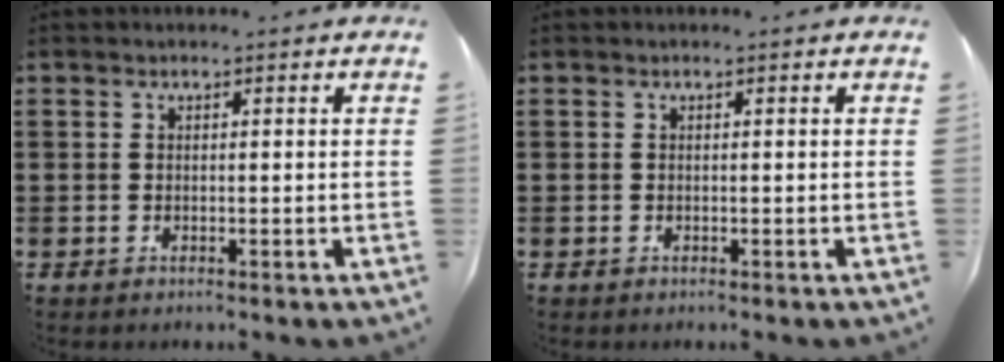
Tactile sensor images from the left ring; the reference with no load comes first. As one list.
[{"total": 0.0}]